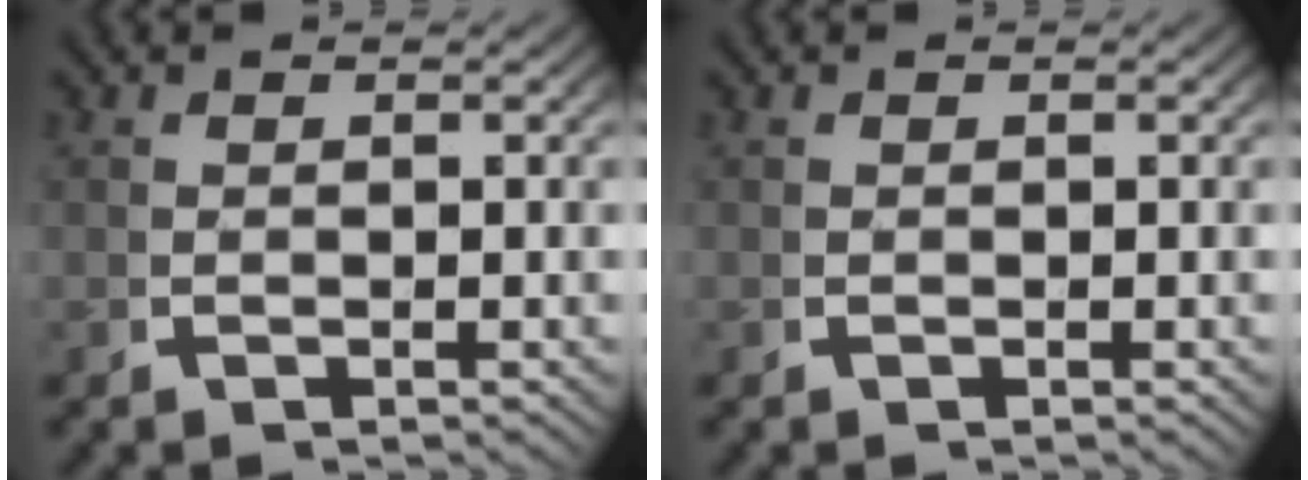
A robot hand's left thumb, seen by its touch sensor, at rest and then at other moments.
{"total": 0.0}